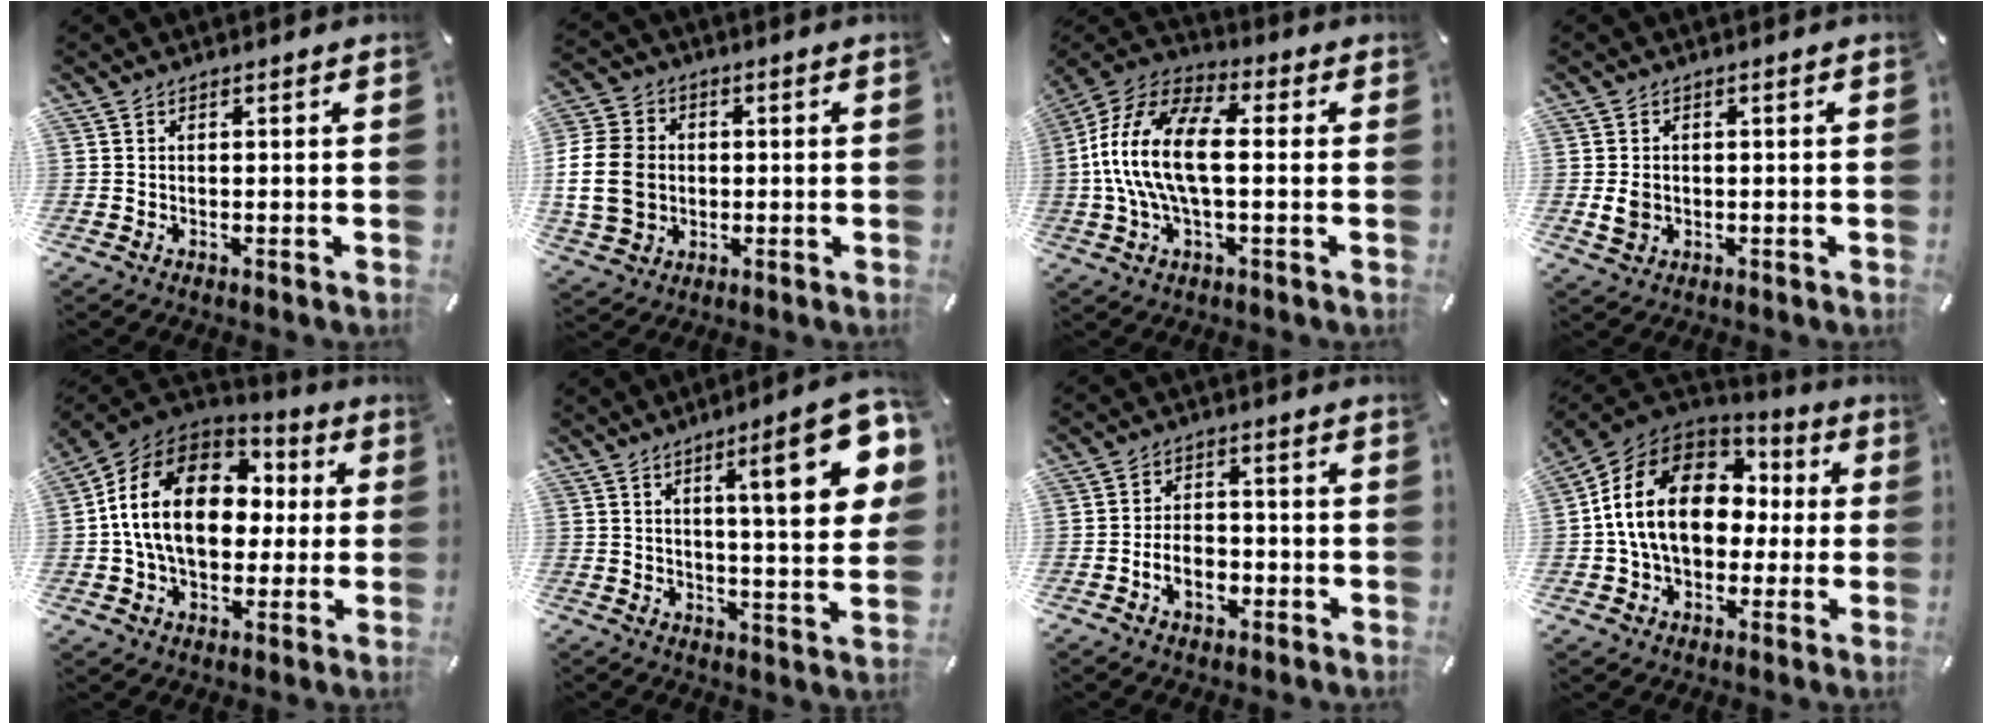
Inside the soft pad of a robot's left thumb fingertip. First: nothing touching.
{"total": 12.9, "force": [-0.5, 11.0, 6.8], "torque": [-0.143, 0.016, -0.009]}
{"total": 15.9, "force": [-0.5, 7.9, 13.8], "torque": [-0.295, 0.001, -0.013]}
{"total": 3.1, "force": [-0.5, 2.6, 1.6], "torque": [-0.029, -0.001, -0.012]}
{"total": 20.0, "force": [2.1, 14.6, 13.6], "torque": [-0.265, 0.014, 0.035]}
{"total": 18.6, "force": [7.1, 4.2, 16.6], "torque": [-0.243, -0.030, 0.097]}
{"total": 6.7, "force": [-2.3, 4.7, 4.2], "torque": [-0.083, 0.012, -0.041]}
{"total": 17.9, "force": [1.3, 13.7, 11.4], "torque": [-0.226, 0.012, 0.027]}